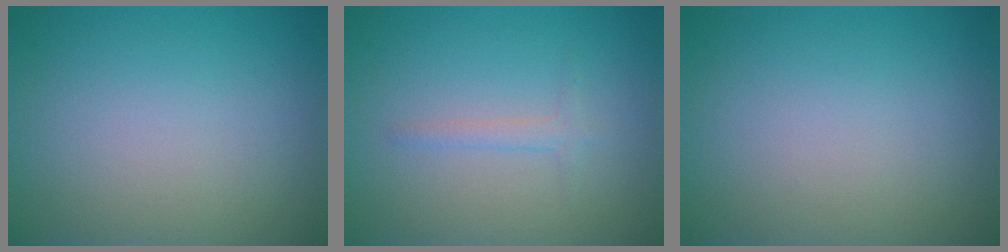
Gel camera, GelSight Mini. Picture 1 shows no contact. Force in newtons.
{"total": 1.1, "press": 1.1, "slide": 0.1}
{"total": 0.0}